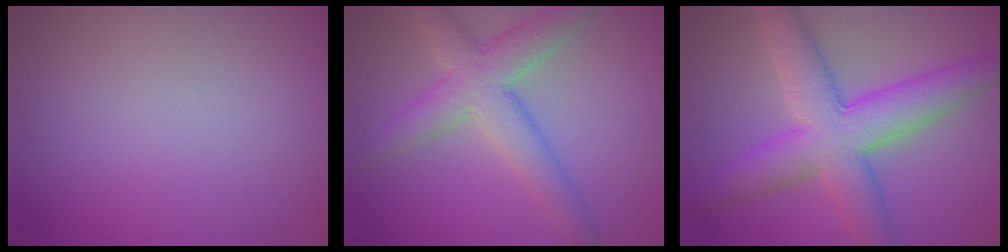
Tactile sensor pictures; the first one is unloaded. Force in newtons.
{"total": 5.1, "press": 5.1, "slide": 0.1}
{"total": 7.7, "press": 7.7, "slide": 0.1}